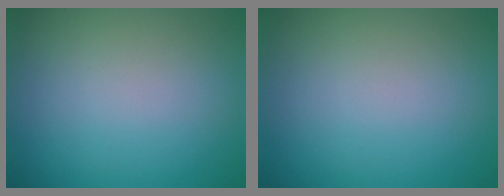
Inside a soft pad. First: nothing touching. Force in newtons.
{"total": 0.0}